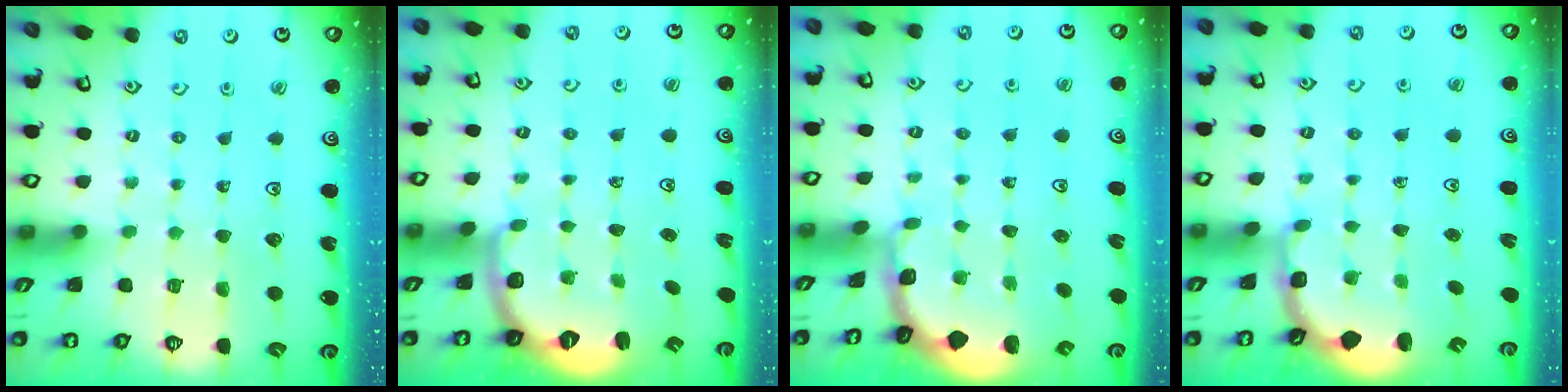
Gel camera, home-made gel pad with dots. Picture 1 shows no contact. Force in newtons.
{"total": 2.5, "press": 1.9, "slide": 1.6}
{"total": 1.3, "press": 1.2, "slide": 0.2}
{"total": 2.5, "press": 2.1, "slide": 1.3}